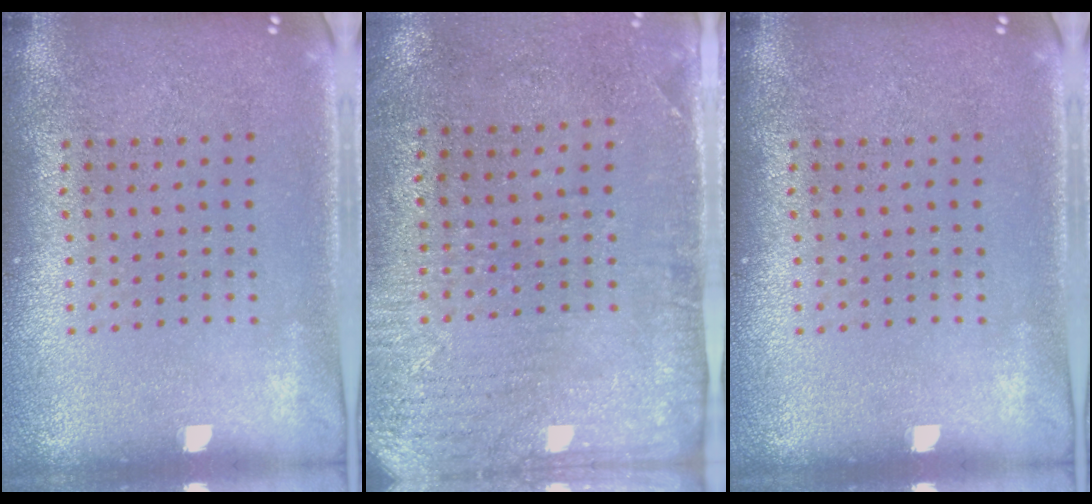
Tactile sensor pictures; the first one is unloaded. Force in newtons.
{"total": 2.9, "press": 2.3, "slide": 1.7}
{"total": 0.0}